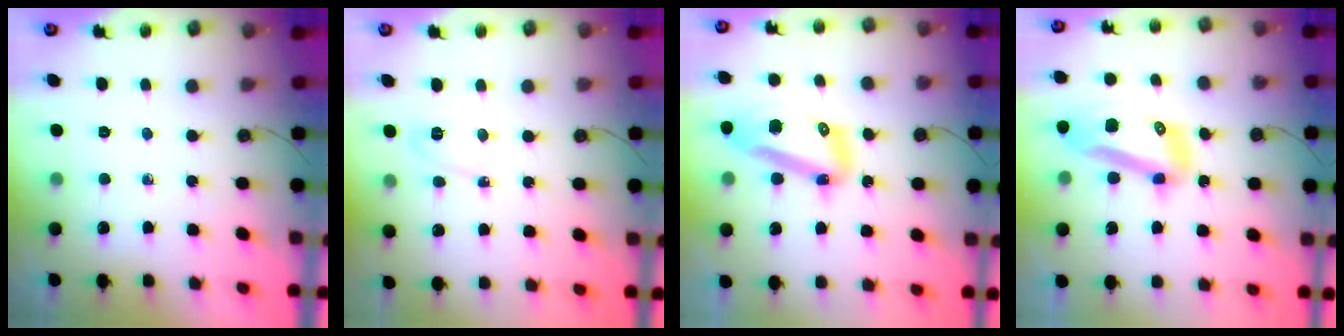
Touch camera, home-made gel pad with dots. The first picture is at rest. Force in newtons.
{"total": 4.2, "press": 4.0, "slide": 1.3}
{"total": 15.0, "press": 14.9, "slide": 1.7}
{"total": 13.3, "press": 13.2, "slide": 1.5}